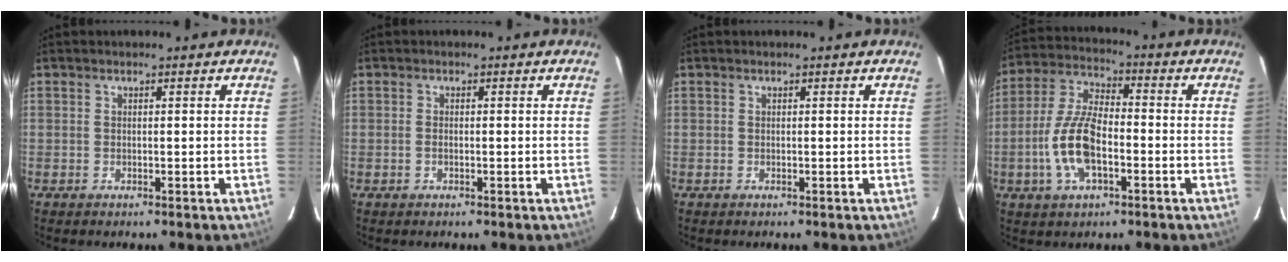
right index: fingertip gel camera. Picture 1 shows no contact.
{"total": 0.7, "force": [-0.2, 0.3, 0.6], "torque": [-0.012, 0.001, -0.005]}
{"total": 0.0}
{"total": 11.9, "force": [-3.5, 5.1, 10.1], "torque": [-0.217, 0.006, -0.068]}